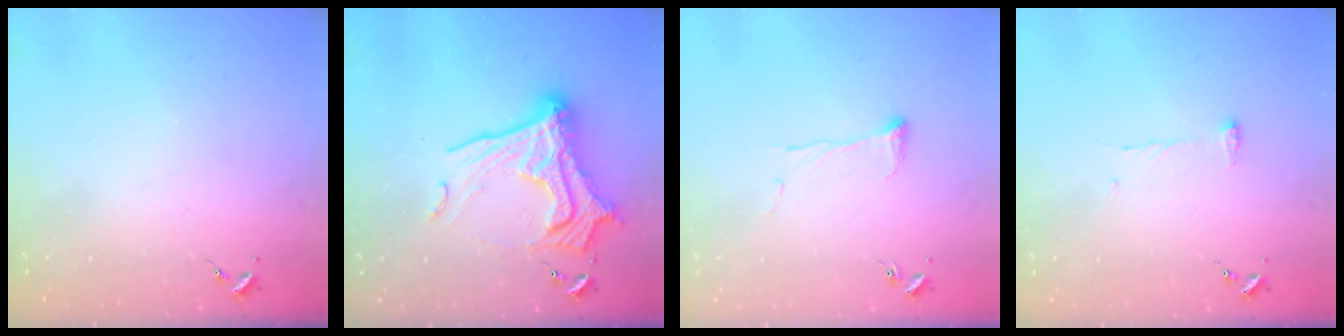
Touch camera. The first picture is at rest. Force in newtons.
{"total": 22.2, "press": 22.1, "slide": 2.7}
{"total": 5.8, "press": 5.8, "slide": 0.5}
{"total": 6.9, "press": 6.9, "slide": 0.7}